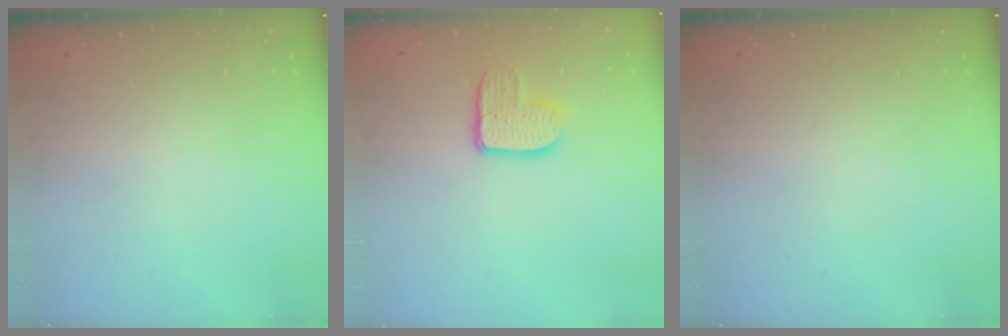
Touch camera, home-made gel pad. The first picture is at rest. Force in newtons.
{"total": 10.0, "press": 10.0, "slide": 0.5}
{"total": 0.0}